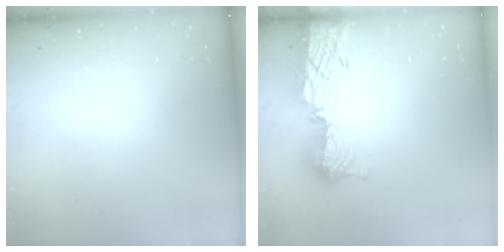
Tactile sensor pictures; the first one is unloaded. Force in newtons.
{"total": 17.5, "press": 17.4, "slide": 1.3}